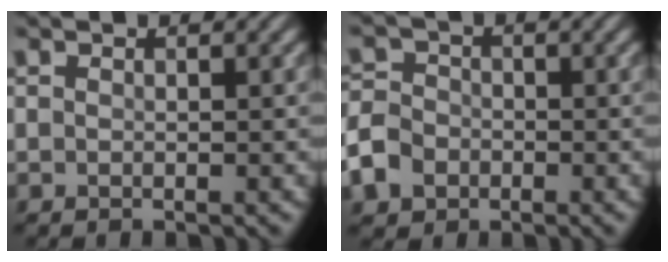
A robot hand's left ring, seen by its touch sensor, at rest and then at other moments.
{"total": 4.3, "force": [-1.8, 3.5, 1.7], "torque": [-0.031, -0.008, -0.044]}